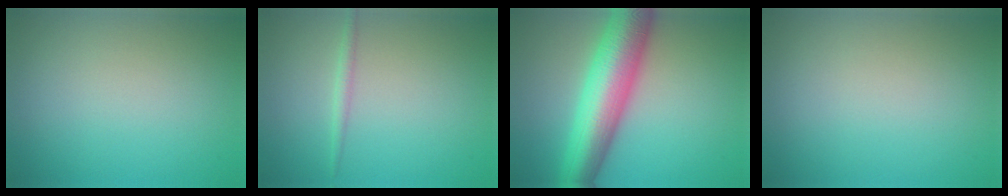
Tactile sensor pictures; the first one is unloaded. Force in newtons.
{"total": 1.0, "press": 1.0, "slide": 0.1}
{"total": 9.4, "press": 9.4, "slide": 0.2}
{"total": 0.0}